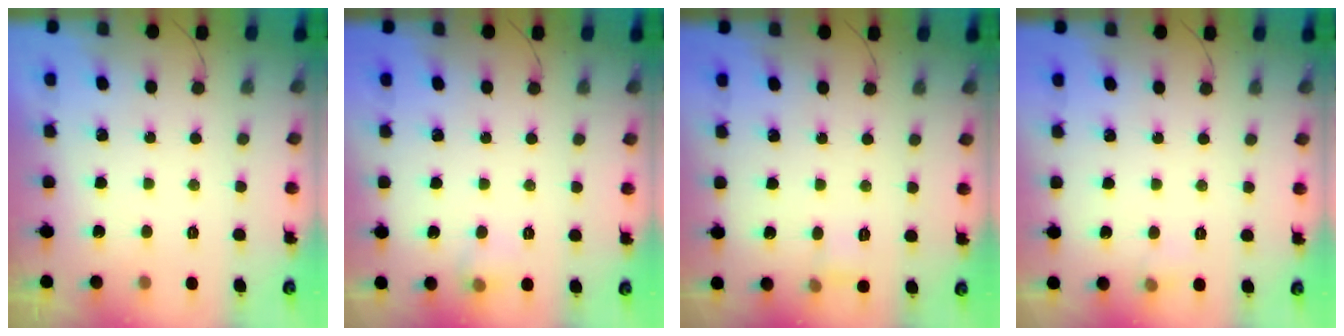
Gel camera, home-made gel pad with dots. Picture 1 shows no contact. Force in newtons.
{"total": 5.8, "press": 5.6, "slide": 1.4}
{"total": 4.1, "press": 3.9, "slide": 1.4}
{"total": 3.9, "press": 3.7, "slide": 1.2}